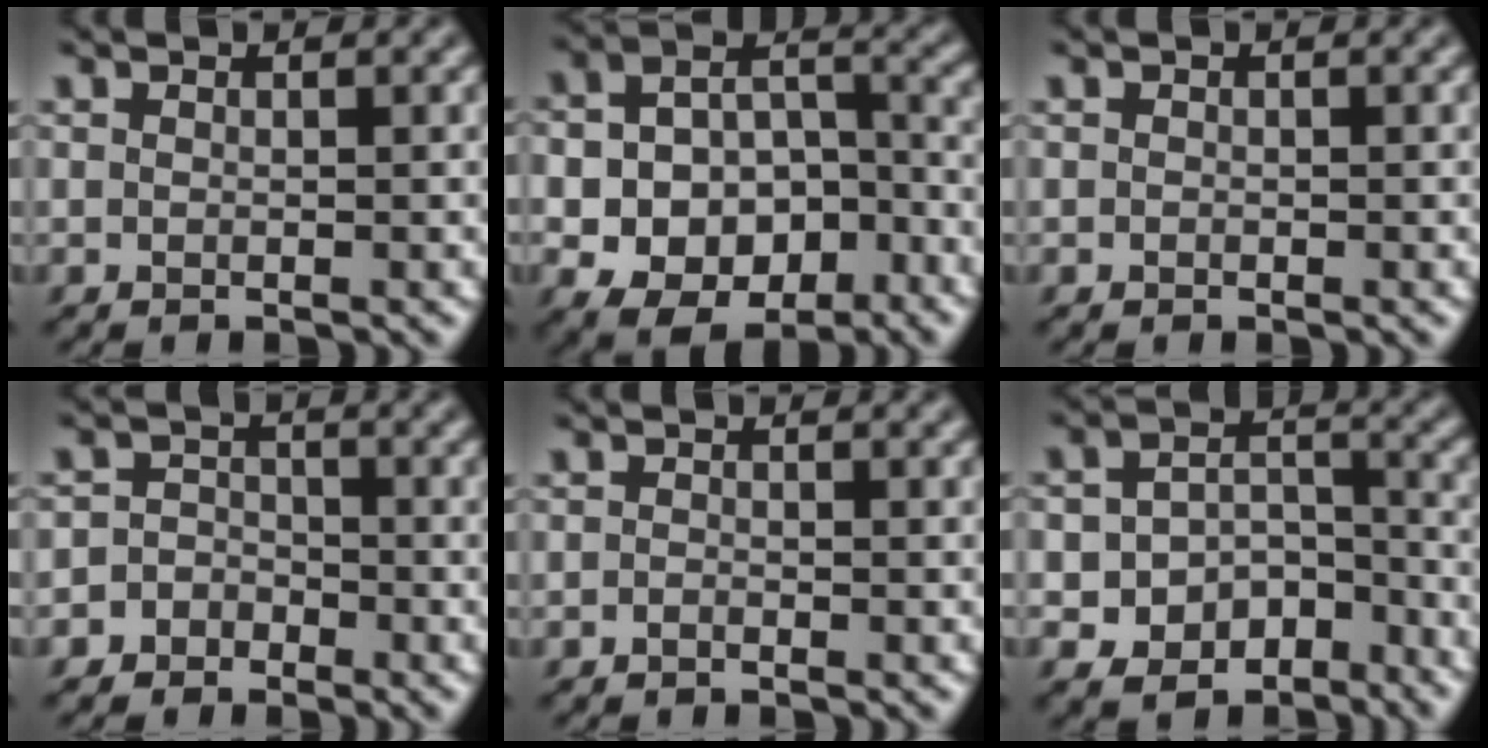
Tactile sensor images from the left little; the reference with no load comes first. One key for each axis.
{"total": 11.6, "fx": -5.0, "fy": 8.3, "fz": 6.5, "tx": -0.101, "ty": -0.023, "tz": -0.081}
{"total": 0.0}
{"total": 3.9, "fx": -2.3, "fy": 3.2, "fz": -0.1, "tx": 0.039, "ty": 0.004, "tz": -0.058}
{"total": 0.5, "fx": -0.5, "fy": 0.2, "fz": 0.1, "tx": -0.003, "ty": 0.000, "tz": -0.009}
{"total": 6.9, "fx": -4.2, "fy": 4.8, "fz": 2.6, "tx": -0.020, "ty": 0.006, "tz": -0.077}